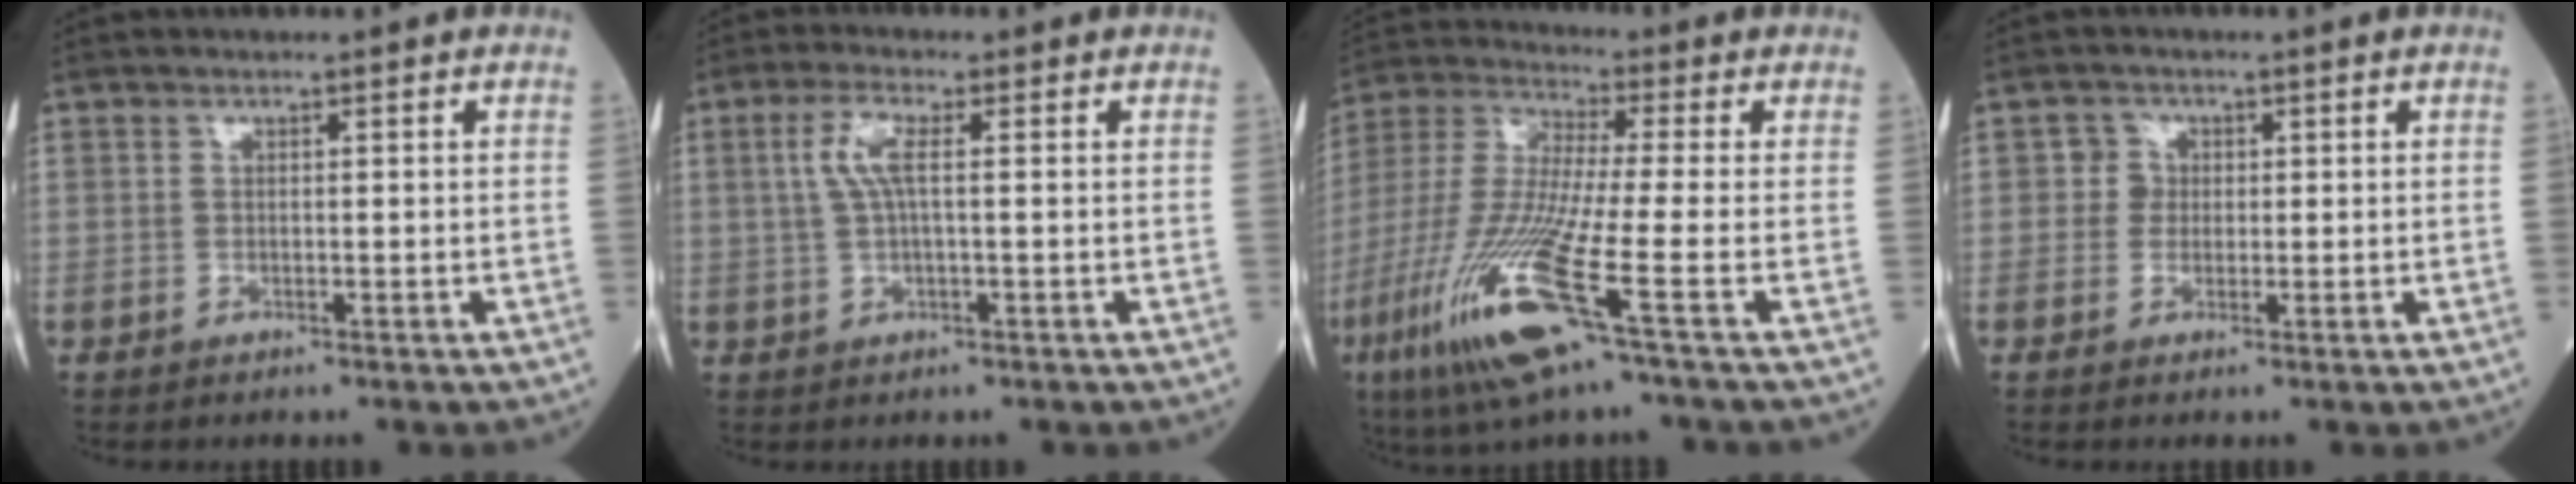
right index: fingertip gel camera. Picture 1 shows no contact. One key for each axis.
{"total": 4.2, "fx": 0.8, "fy": 0.9, "fz": 4.0, "tx": -0.093, "ty": 0.011, "tz": 0.017}
{"total": 15.6, "fx": -6.7, "fy": -0.1, "fz": 14.1, "tx": -0.312, "ty": -0.032, "tz": -0.134}
{"total": 2.1, "fx": 0.2, "fy": 2.1, "fz": 0.3, "tx": 0.004, "ty": 0.005, "tz": -0.002}